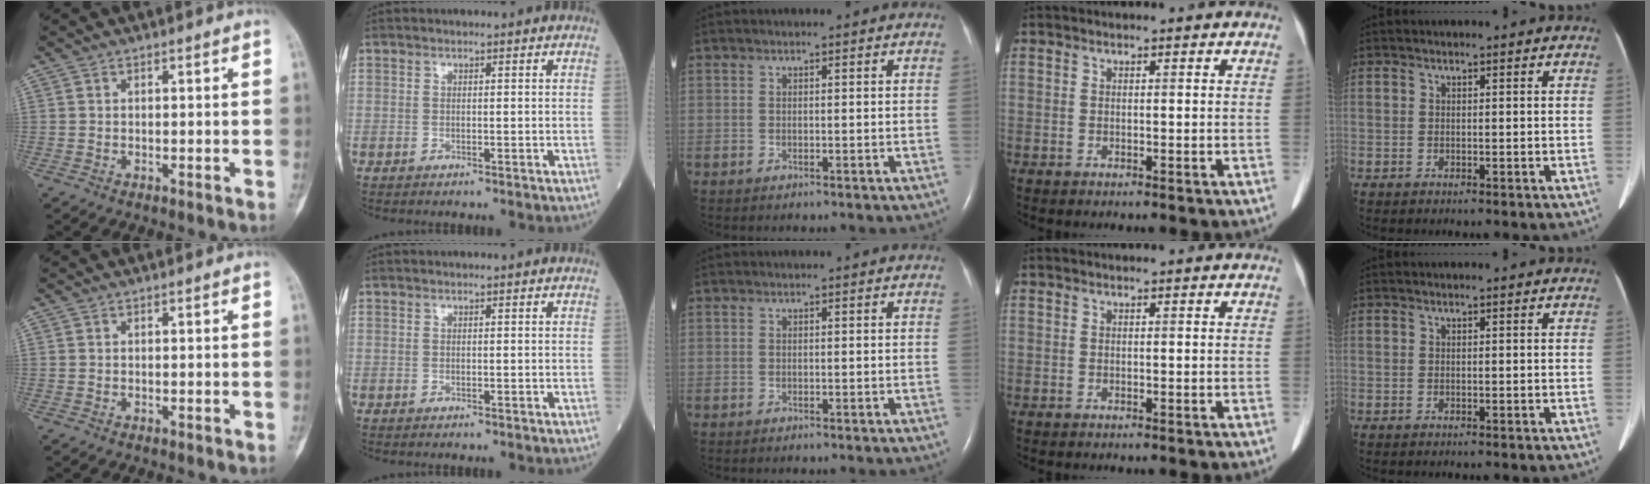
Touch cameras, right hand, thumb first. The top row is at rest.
{}